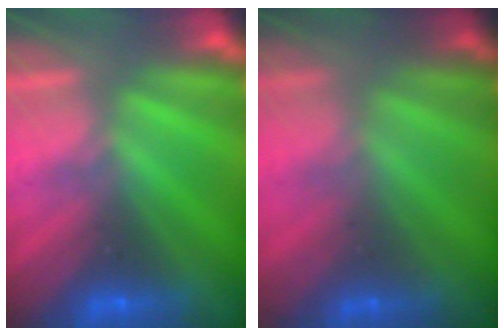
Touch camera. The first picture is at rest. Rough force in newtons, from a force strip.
{"total": 1.8}